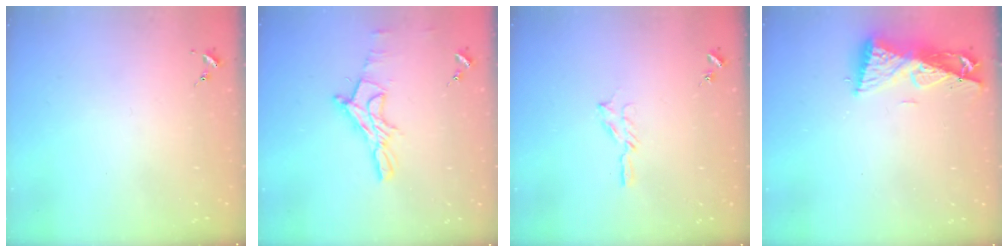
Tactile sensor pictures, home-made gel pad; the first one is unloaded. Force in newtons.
{"total": 13.2, "press": 13.1, "slide": 1.1}
{"total": 5.1, "press": 5.1, "slide": 0.5}
{"total": 9.2, "press": 9.2, "slide": 1.0}